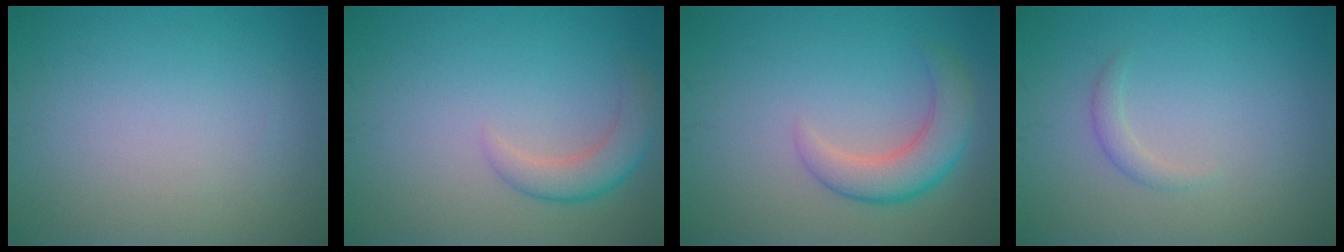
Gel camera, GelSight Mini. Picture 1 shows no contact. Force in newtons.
{"total": 3.0, "press": 3.0, "slide": 0.2}
{"total": 4.1, "press": 4.1, "slide": 0.2}
{"total": 1.1, "press": 1.1, "slide": 0.0}